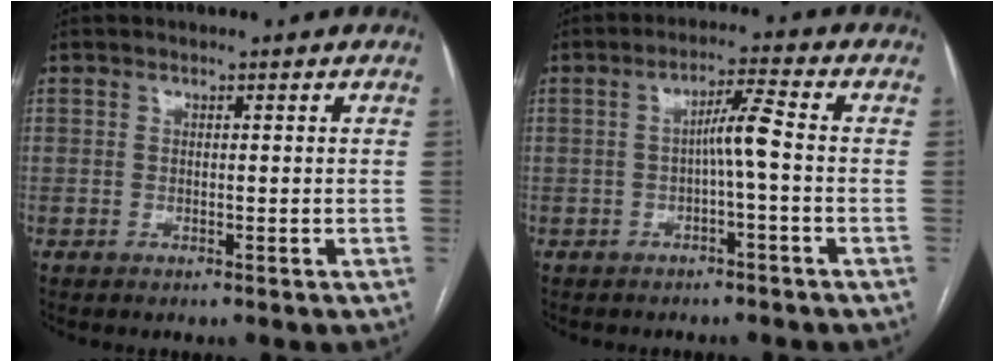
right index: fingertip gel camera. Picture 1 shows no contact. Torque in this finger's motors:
{"motor_torque": [0.44, -0.09, 0.20, 0.06]}